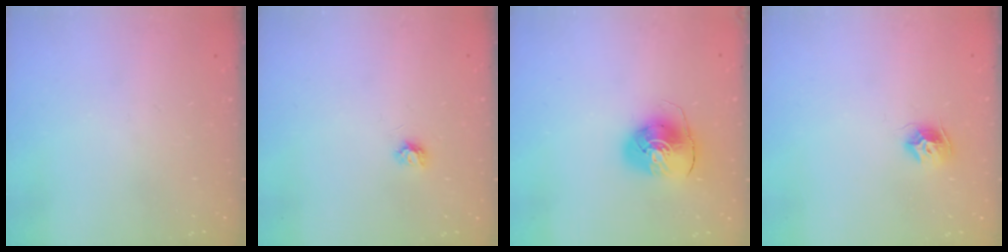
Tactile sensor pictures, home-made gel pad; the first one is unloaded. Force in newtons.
{"total": 3.8, "press": 3.8, "slide": 0.4}
{"total": 9.3, "press": 9.2, "slide": 1.1}
{"total": 8.0, "press": 7.9, "slide": 0.5}